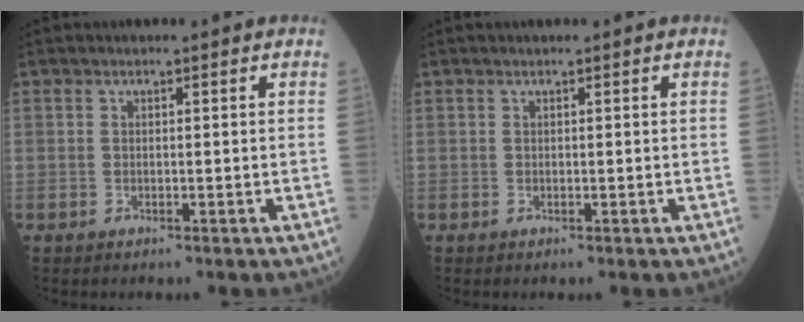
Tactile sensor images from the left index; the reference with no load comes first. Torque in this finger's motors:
{"motor_torque": [-0.22, 0.05, -0.06, -0.01]}